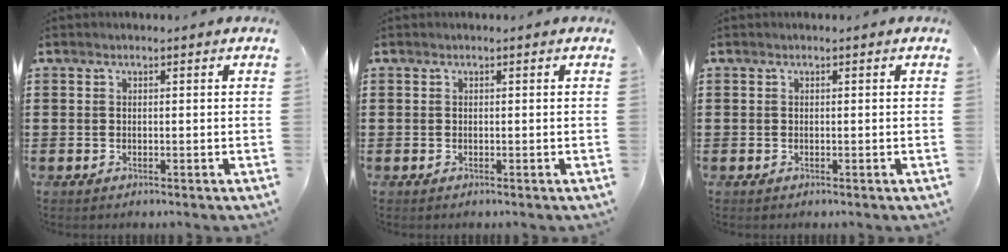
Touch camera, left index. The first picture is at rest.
{"total": 0.0}
{"total": 0.0}